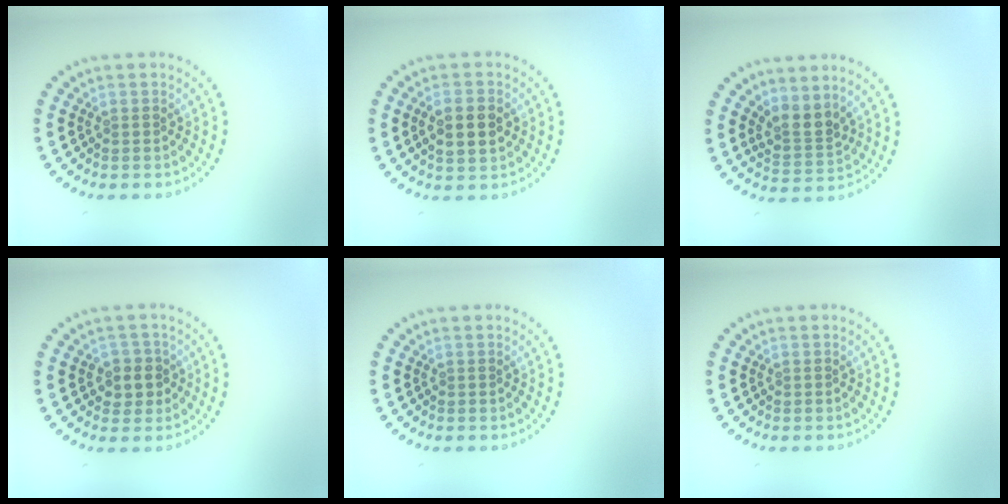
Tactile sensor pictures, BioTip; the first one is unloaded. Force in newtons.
{"total": 3.3, "press": 3.3, "slide": 0.3}
{"total": 2.7, "press": 1.8, "slide": 1.9}
{"total": 2.3, "press": 2.1, "slide": 1.0}
{"total": 0.0}
{"total": 0.0}